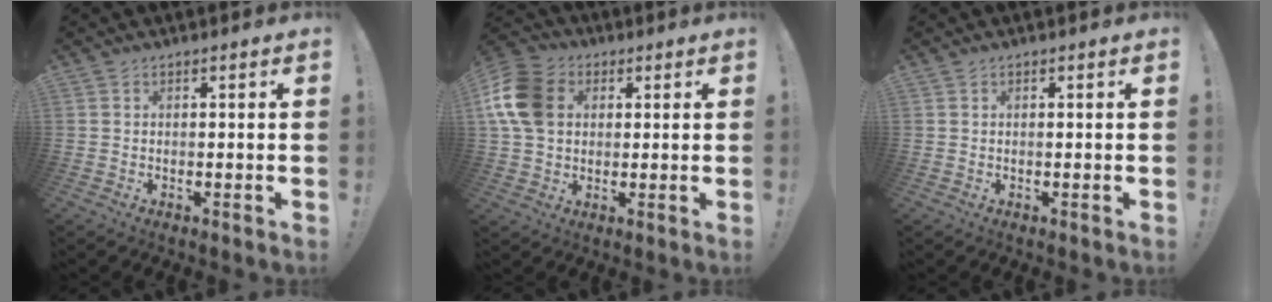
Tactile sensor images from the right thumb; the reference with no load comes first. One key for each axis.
{"total": 14.3, "fx": 3.0, "fy": 11.0, "fz": 8.7, "tx": -0.159, "ty": 0.002, "tz": 0.062}
{"total": 0.0}